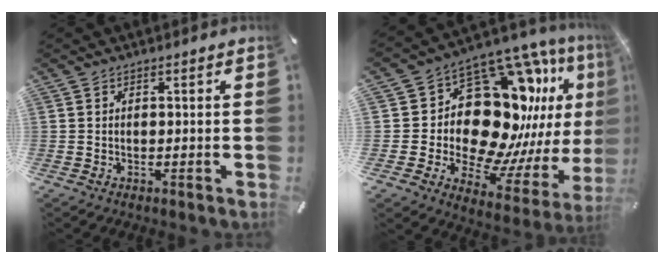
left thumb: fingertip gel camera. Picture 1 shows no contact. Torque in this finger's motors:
{"motor_torque": [1.90, 2.79, 0.59, 0.18, 0.11]}